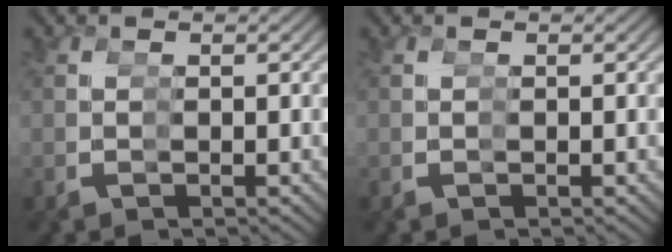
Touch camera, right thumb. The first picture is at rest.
{"total": 0.0}